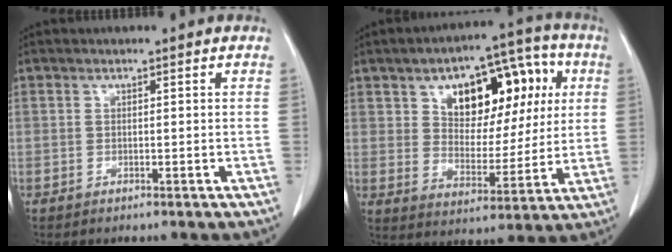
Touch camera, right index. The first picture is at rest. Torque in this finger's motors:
{"motor_torque": [1.17, 0.97, 0.31, 0.07]}